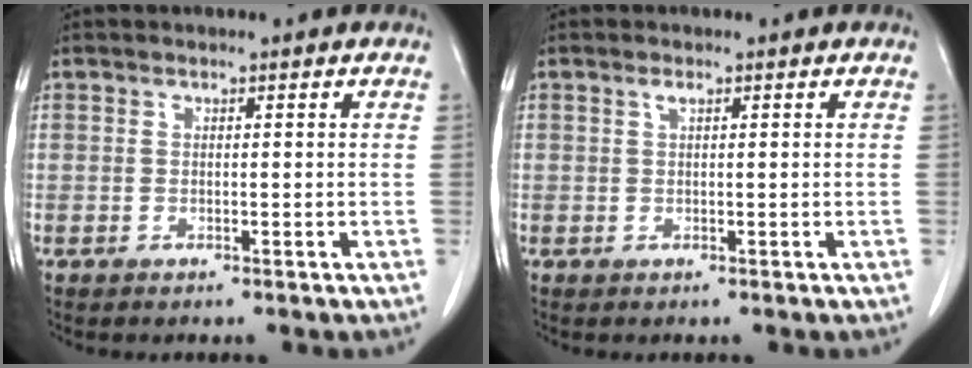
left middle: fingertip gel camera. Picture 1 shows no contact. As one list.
[{"total": 0.7, "force": [0.4, 0.1, 0.6], "torque": [-0.013, 0.001, 0.006]}]